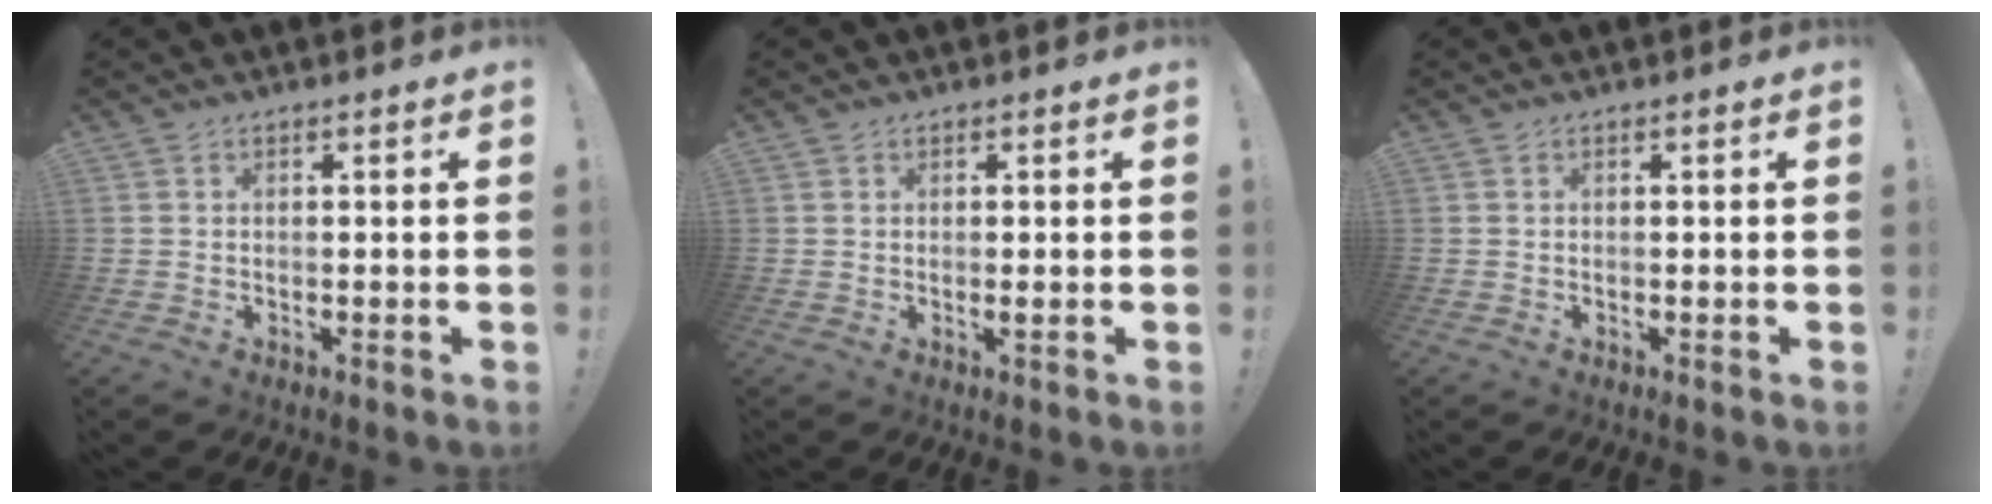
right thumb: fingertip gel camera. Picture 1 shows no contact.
{"total": 0.6, "force": [0.4, 0.1, 0.4], "torque": [-0.001, -0.003, 0.007]}
{"total": 0.0}